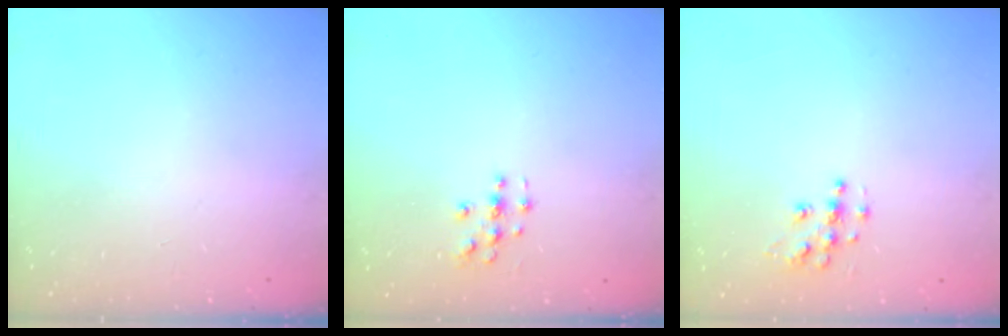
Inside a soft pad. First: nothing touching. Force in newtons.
{"total": 3.1, "press": 3.0, "slide": 0.3}
{"total": 7.3, "press": 7.3, "slide": 0.2}